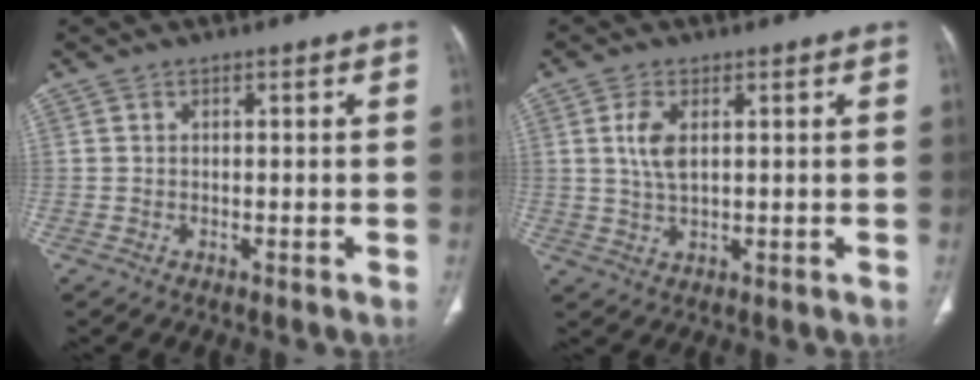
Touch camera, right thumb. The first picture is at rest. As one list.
[{"total": 4.9, "force": [1.3, 2.4, 4.1], "torque": [-0.087, -0.004, 0.030]}]